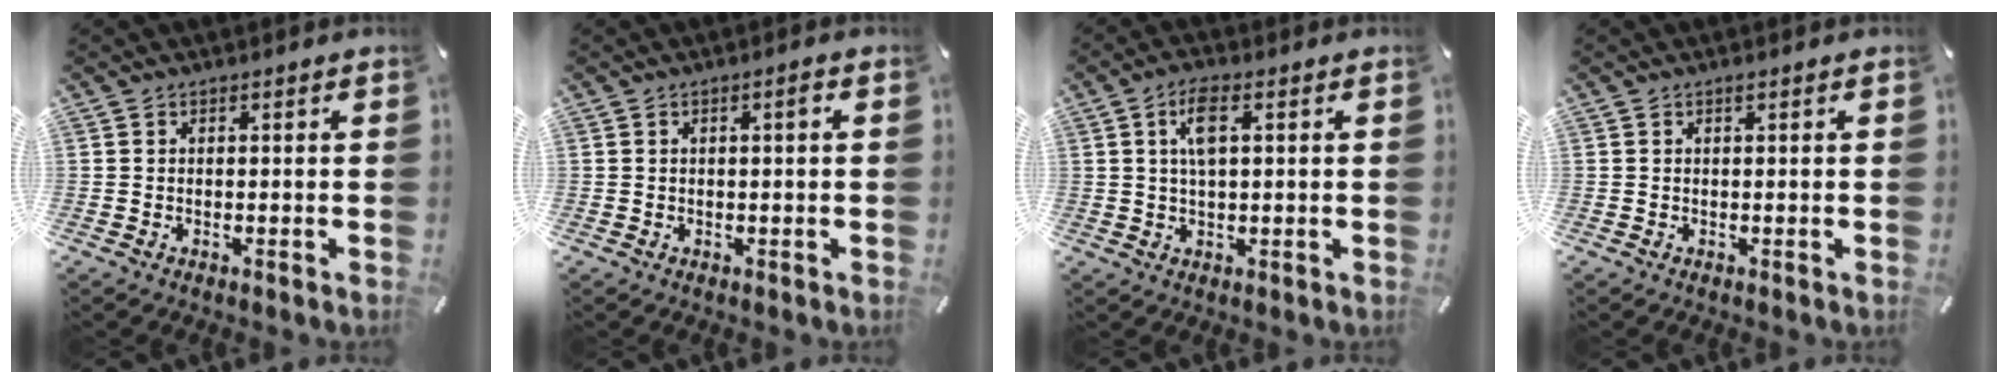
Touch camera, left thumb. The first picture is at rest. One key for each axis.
{"total": 1.6, "fx": 0.3, "fy": 0.3, "fz": 1.6, "tx": -0.029, "ty": 0.001, "tz": 0.004}
{"total": 5.9, "fx": 1.7, "fy": 2.4, "fz": 5.2, "tx": -0.099, "ty": 0.006, "tz": 0.026}
{"total": 0.5, "fx": 0.3, "fy": 0.2, "fz": 0.4, "tx": -0.008, "ty": 0.000, "tz": 0.005}